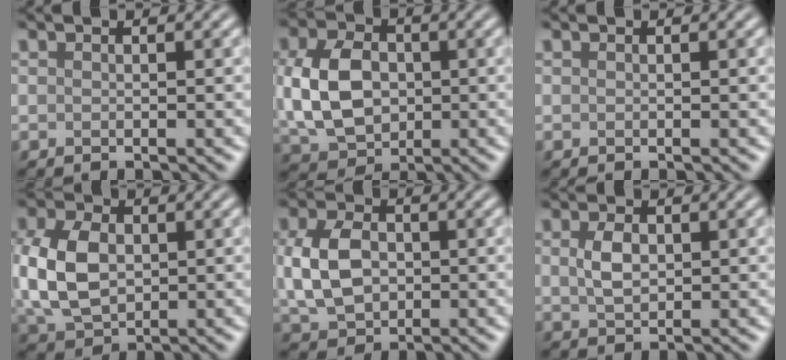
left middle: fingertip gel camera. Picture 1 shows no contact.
{"total": 7.7, "force": [0.0, 5.6, 5.2], "torque": [-0.119, -0.001, -0.005]}
{"total": 0.0}
{"total": 7.4, "force": [0.2, 5.2, 5.2], "torque": [-0.127, 0.002, 0.004]}
{"total": 6.0, "force": [0.1, 4.4, 4.1], "torque": [-0.095, 0.000, 0.002]}
{"total": 2.6, "force": [0.5, 1.7, 1.9], "torque": [-0.045, 0.001, 0.010]}